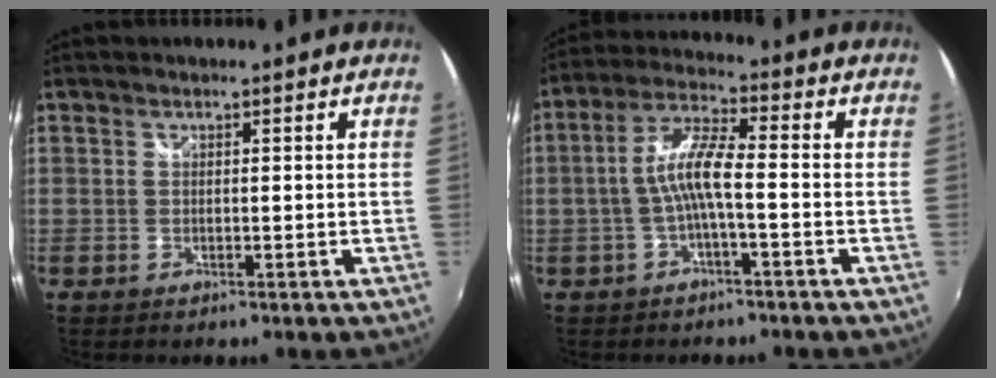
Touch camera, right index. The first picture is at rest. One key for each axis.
{"total": 7.0, "fx": -1.7, "fy": 0.7, "fz": 6.7, "tx": -0.150, "ty": 0.014, "tz": -0.032}